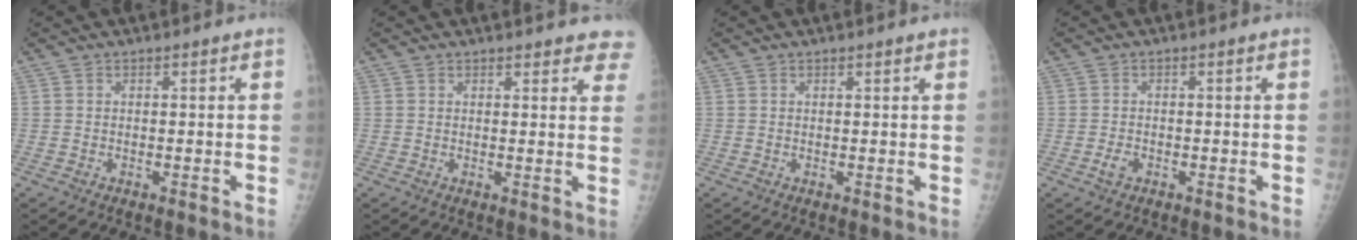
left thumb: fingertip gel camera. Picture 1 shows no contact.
{"total": 7.6, "force": [6.6, 2.2, 3.1], "torque": [0.001, -0.021, 0.060]}
{"total": 1.5, "force": [1.1, 0.0, 1.0], "torque": [-0.010, 0.003, 0.014]}
{"total": 1.6, "force": [-0.7, 1.0, 1.0], "torque": [-0.023, 0.004, -0.013]}